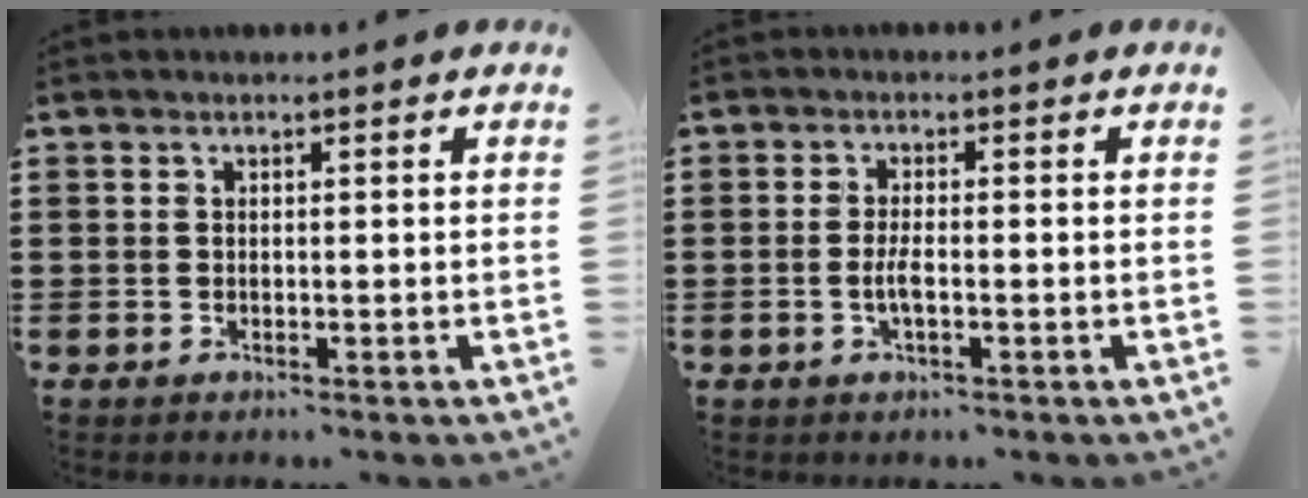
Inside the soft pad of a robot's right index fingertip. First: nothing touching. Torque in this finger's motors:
{"motor_torque": [2.14, 0.00, 0.06, 0.02]}